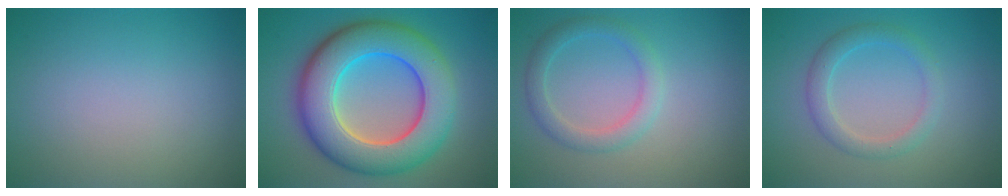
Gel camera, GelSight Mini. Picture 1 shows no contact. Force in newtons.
{"total": 11.5, "press": 11.5, "slide": 0.7}
{"total": 2.5, "press": 2.5, "slide": 0.0}
{"total": 2.5, "press": 2.5, "slide": 0.1}